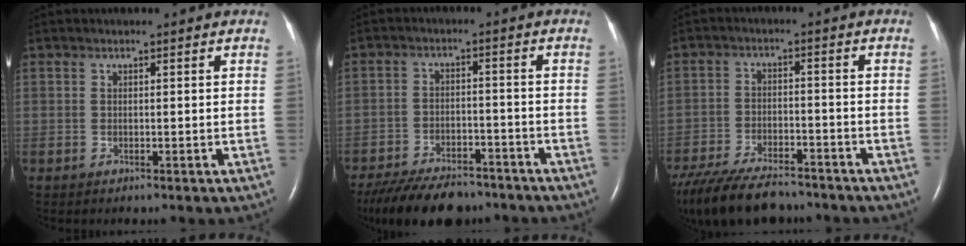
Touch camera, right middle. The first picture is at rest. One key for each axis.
{"total": 14.8, "fx": -12.2, "fy": 5.4, "fz": 6.5, "tx": -0.133, "ty": -0.014, "tz": -0.183}
{"total": 16.0, "fx": -13.3, "fy": 4.7, "fz": 7.6, "tx": -0.175, "ty": -0.026, "tz": -0.212}